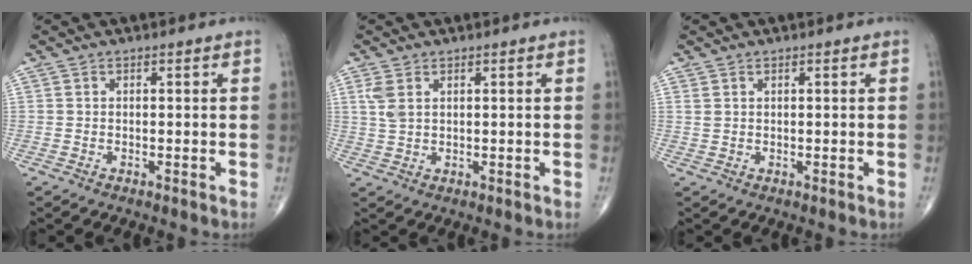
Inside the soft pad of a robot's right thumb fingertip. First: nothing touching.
{"total": 3.1, "force": [1.3, 1.7, 2.3], "torque": [-0.055, 0.005, 0.035]}
{"total": 0.8, "force": [0.5, 0.4, 0.4], "torque": [-0.006, 0.005, 0.013]}